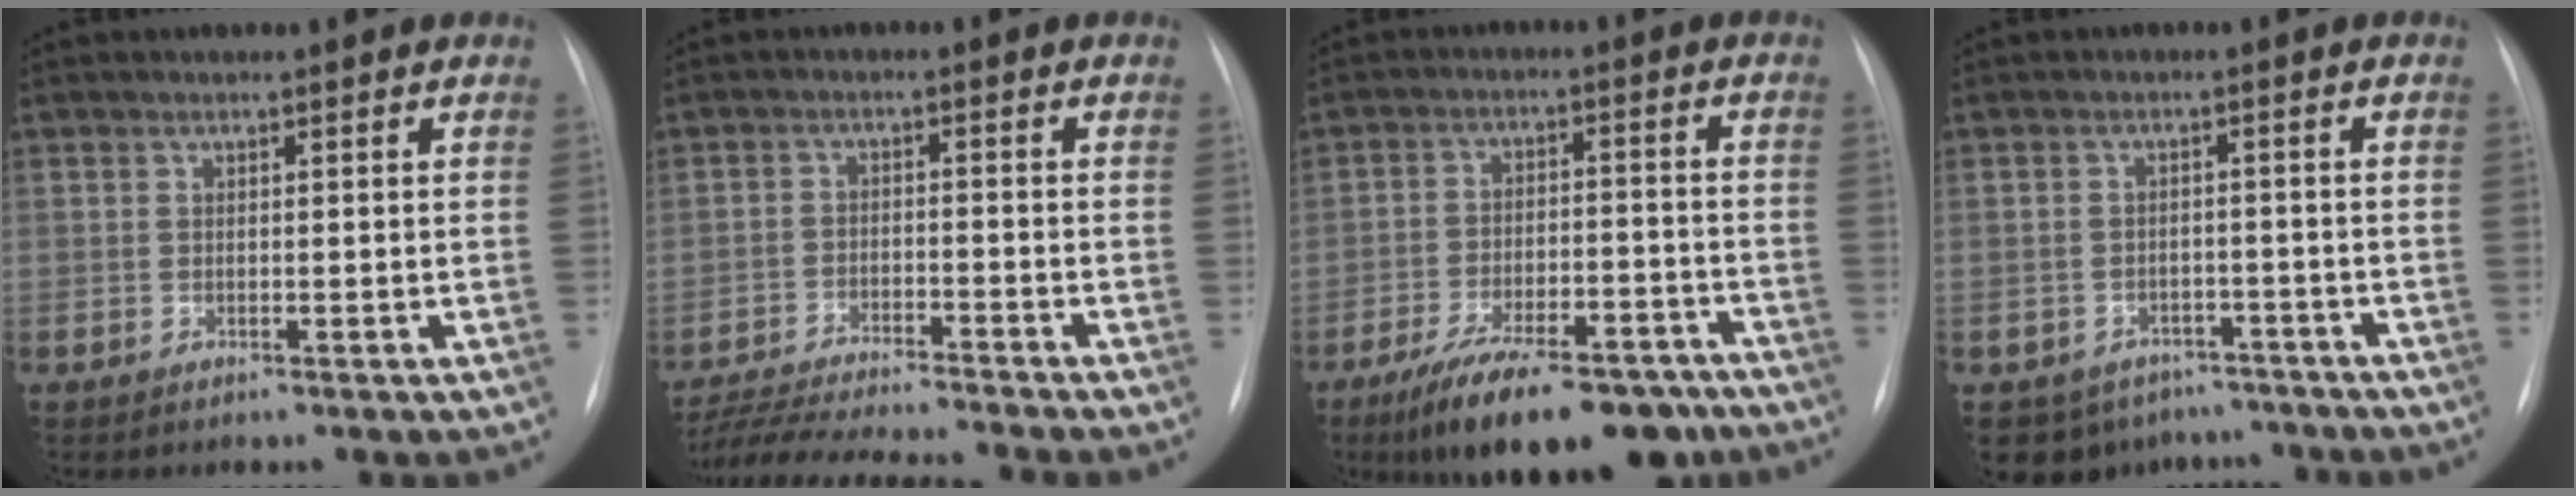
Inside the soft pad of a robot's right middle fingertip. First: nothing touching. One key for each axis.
{"total": 15.1, "fx": -13.9, "fy": -0.3, "fz": 5.9, "tx": -0.102, "ty": -0.019, "tz": -0.220}
{"total": 18.4, "fx": -14.1, "fy": 6.1, "fz": 10.2, "tx": -0.134, "ty": 0.008, "tz": -0.212}
{"total": 9.3, "fx": -7.2, "fy": 5.8, "fz": 1.3, "tx": -0.018, "ty": 0.016, "tz": -0.085}